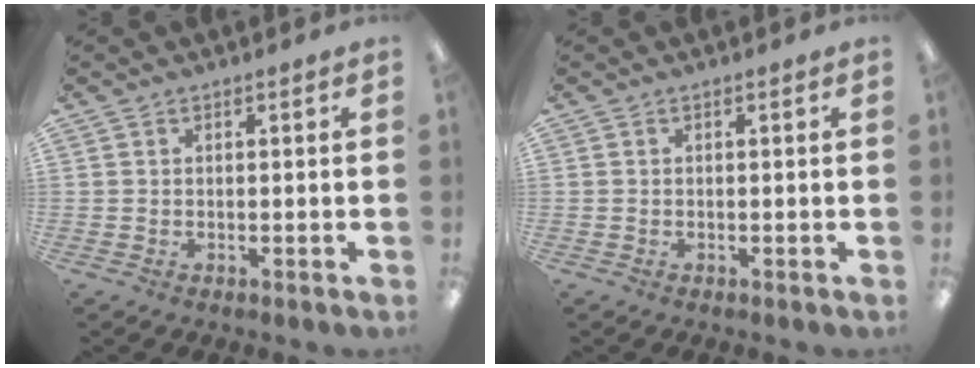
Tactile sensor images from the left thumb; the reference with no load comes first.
{"total": 0.0}